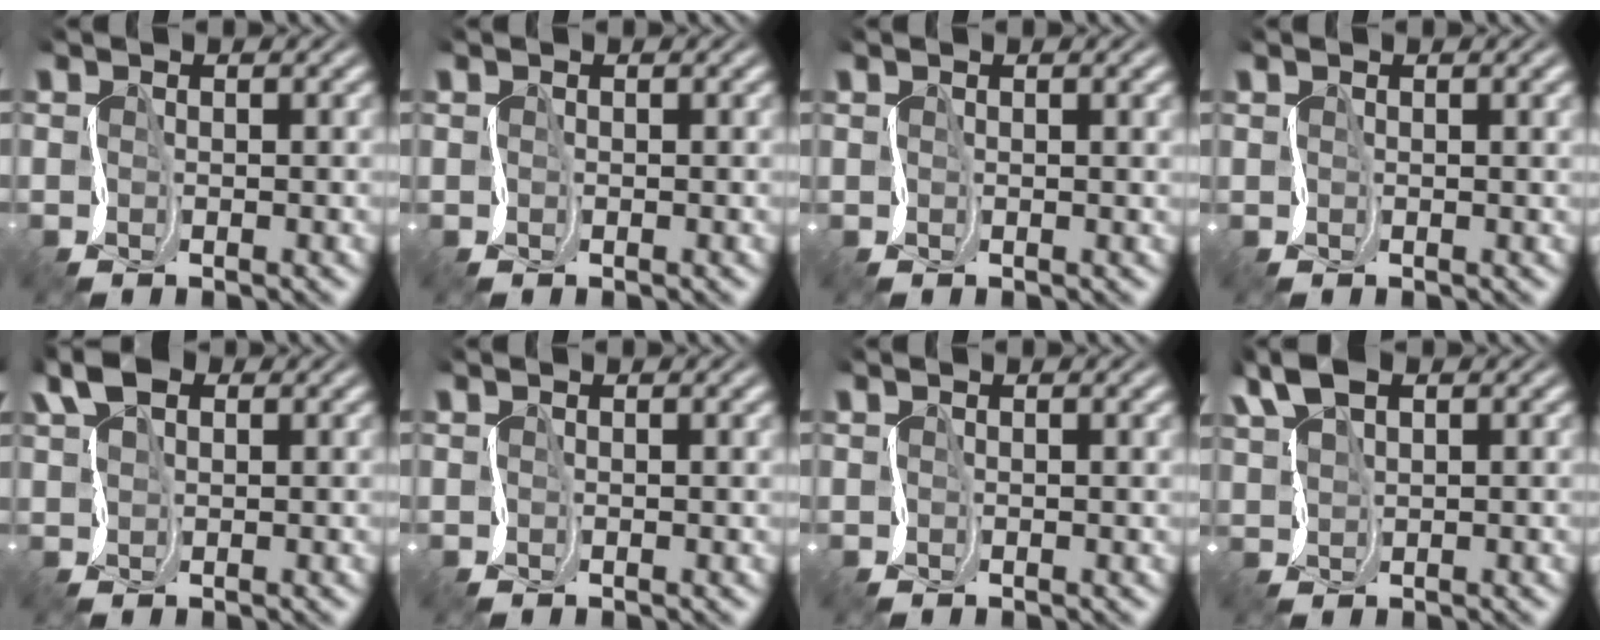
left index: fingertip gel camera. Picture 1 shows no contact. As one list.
[{"total": 0.0}, {"total": 2.5, "force": [1.5, 0.9, 1.8], "torque": [-0.026, 0.007, 0.021]}, {"total": 2.5, "force": [1.6, 0.9, 1.8], "torque": [-0.029, 0.007, 0.022]}, {"total": 3.3, "force": [1.8, 2.0, 1.8], "torque": [-0.043, 0.006, 0.034]}, {"total": 1.9, "force": [1.2, 0.6, 1.3], "torque": [-0.021, 0.004, 0.019]}, {"total": 2.2, "force": [1.3, 0.7, 1.5], "torque": [-0.025, 0.006, 0.020]}, {"total": 3.7, "force": [2.4, 1.8, 2.2], "torque": [-0.054, 0.015, 0.045]}]